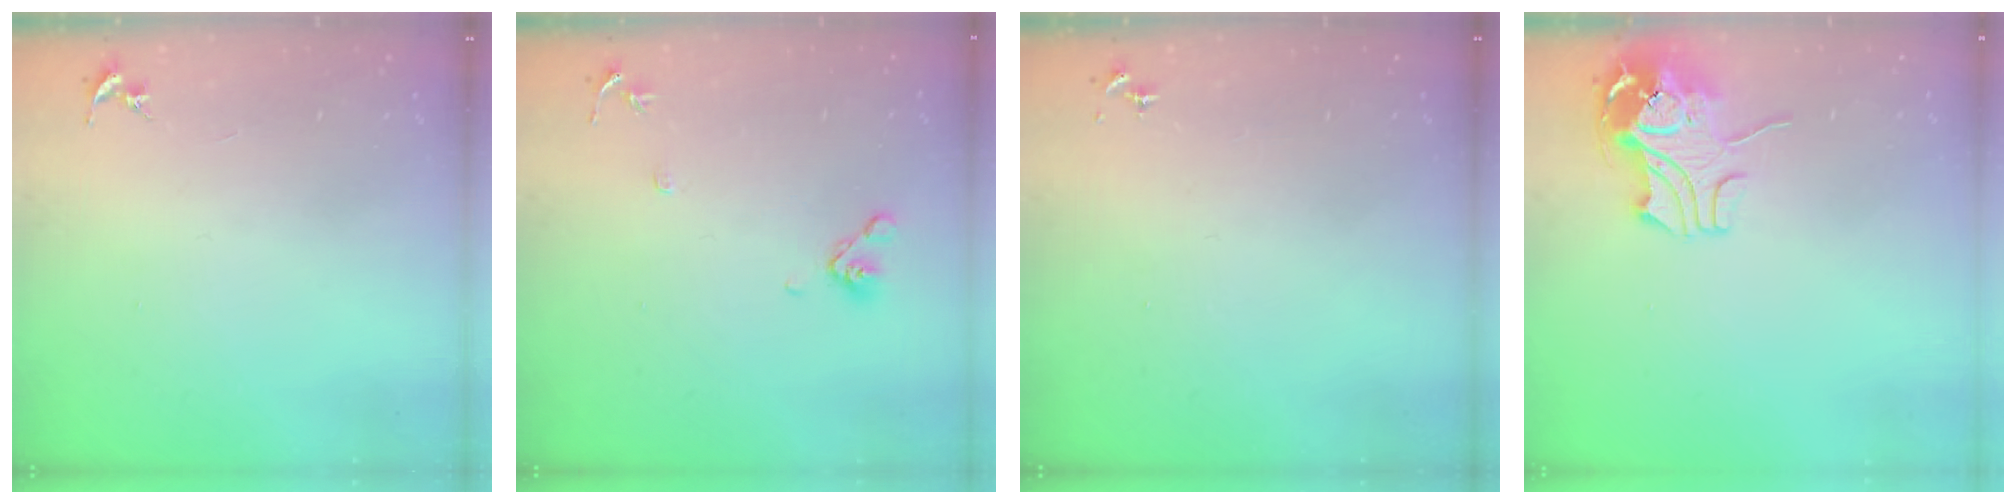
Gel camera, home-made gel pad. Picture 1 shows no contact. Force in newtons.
{"total": 8.9, "press": 8.7, "slide": 1.9}
{"total": 0.0}
{"total": 10.6, "press": 10.6, "slide": 0.8}